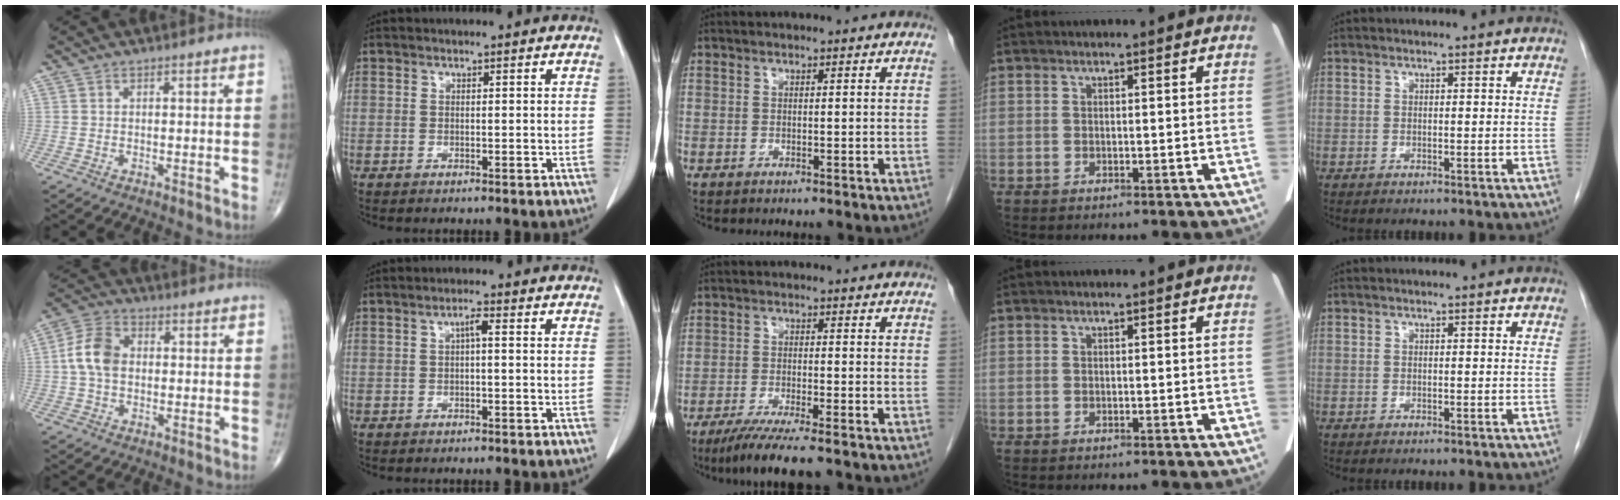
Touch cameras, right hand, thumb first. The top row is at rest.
{"thumb": {"total": 7.9, "force": [0.2, 5.5, 5.6], "torque": [-0.107, 0.021, -0.004]}, "index": {"total": 1.8, "force": [0.2, 0.2, 1.7], "torque": [-0.031, 0.004, 0.005]}, "middle": {"total": 7.5, "force": [-5.8, -0.1, 4.8], "torque": [-0.073, -0.019, -0.093]}}